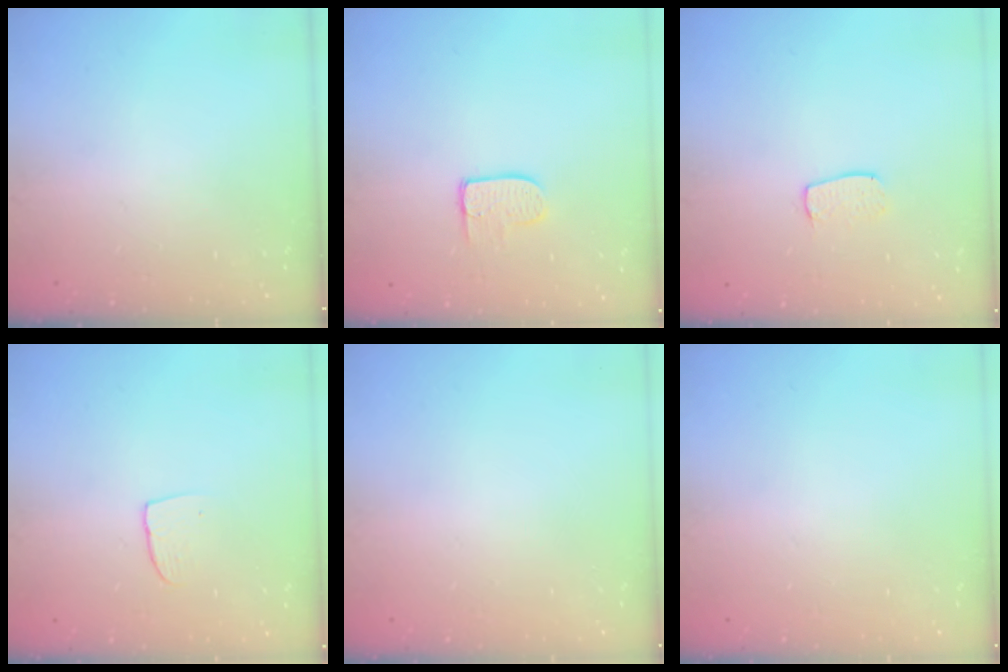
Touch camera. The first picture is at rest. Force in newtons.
{"total": 6.8, "press": 6.7, "slide": 0.4}
{"total": 5.5, "press": 5.5, "slide": 0.4}
{"total": 4.9, "press": 4.9, "slide": 0.4}
{"total": 0.0}
{"total": 0.0}